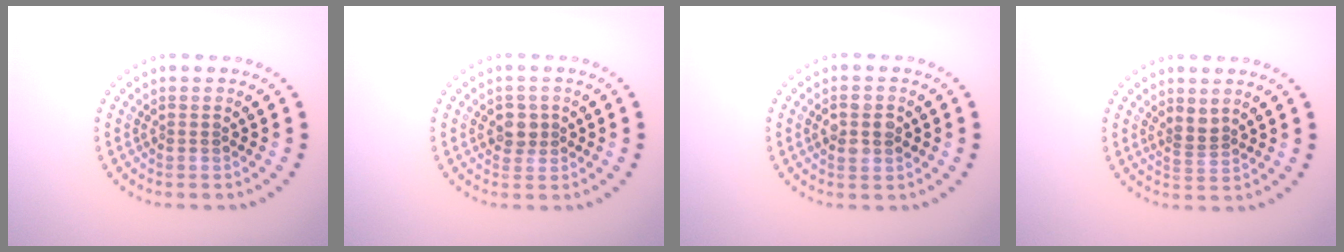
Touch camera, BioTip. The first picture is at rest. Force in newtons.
{"total": 1.8, "press": 1.6, "slide": 0.7}
{"total": 2.7, "press": 2.7, "slide": 0.1}
{"total": 1.5, "press": 1.1, "slide": 1.0}